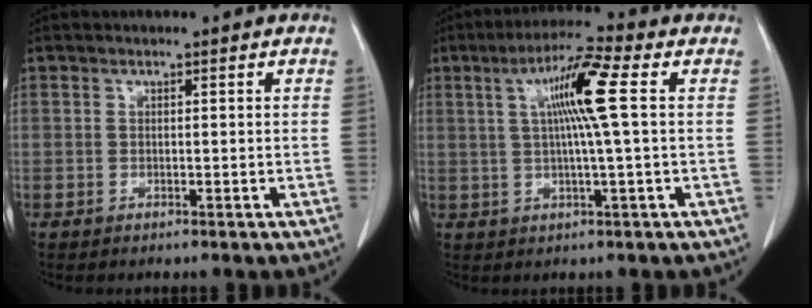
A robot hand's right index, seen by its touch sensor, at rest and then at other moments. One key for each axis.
{"total": 8.9, "fx": 1.8, "fy": -0.7, "fz": 8.7, "tx": -0.156, "ty": 0.010, "tz": 0.030}